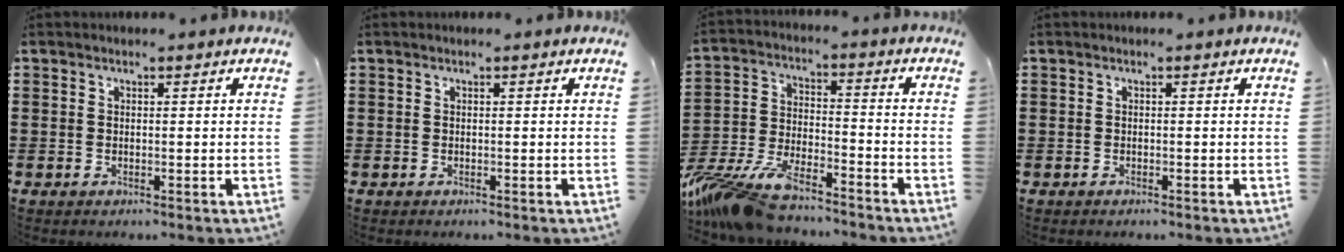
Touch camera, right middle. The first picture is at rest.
{"total": 0.0}
{"total": 10.0, "force": [-8.8, 2.1, 4.5], "torque": [-0.109, 0.005, -0.176]}
{"total": 0.0}